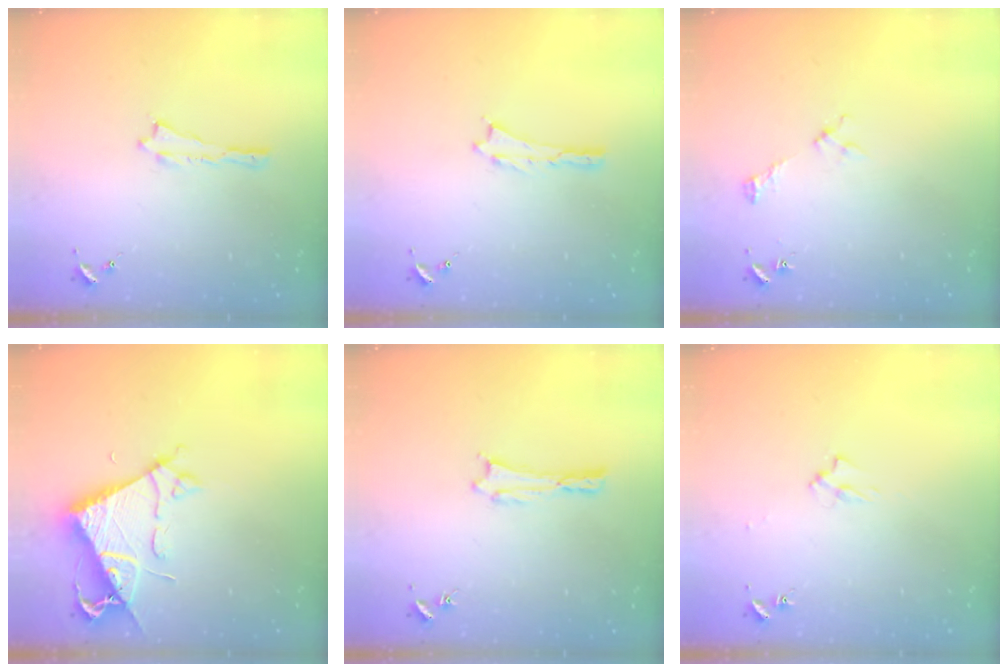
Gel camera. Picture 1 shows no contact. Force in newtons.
{"total": 0.0}
{"total": 2.2, "press": 2.2, "slide": 0.3}
{"total": 7.1, "press": 7.1, "slide": 0.8}
{"total": 0.0}
{"total": 2.0, "press": 2.0, "slide": 0.3}